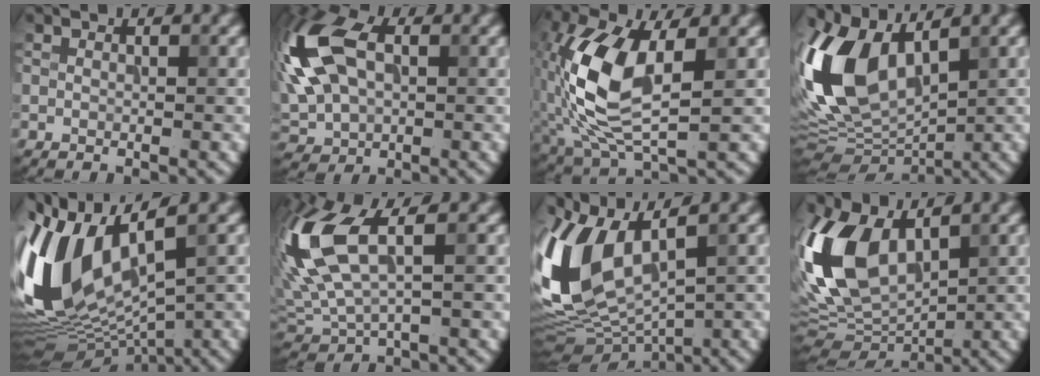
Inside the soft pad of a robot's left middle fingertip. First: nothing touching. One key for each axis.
{"total": 12.6, "fx": 2.3, "fy": 7.8, "fz": 9.6, "tx": -0.220, "ty": 0.015, "tz": 0.025}
{"total": 9.8, "fx": 0.3, "fy": 4.5, "fz": 8.7, "tx": -0.201, "ty": 0.002, "tz": 0.007}
{"total": 11.6, "fx": 3.4, "fy": 6.2, "fz": 9.3, "tx": -0.221, "ty": 0.007, "tz": 0.057}
{"total": 13.2, "fx": 1.6, "fy": 6.8, "fz": 11.2, "tx": -0.257, "ty": -0.001, "tz": 0.041}
{"total": 10.6, "fx": 2.4, "fy": 4.8, "fz": 9.1, "tx": -0.235, "ty": 0.009, "tz": 0.047}
{"total": 10.3, "fx": 2.5, "fy": 5.1, "fz": 8.6, "tx": -0.208, "ty": -0.004, "tz": 0.049}
{"total": 10.8, "fx": 2.7, "fy": 6.3, "fz": 8.4, "tx": -0.202, "ty": 0.004, "tz": 0.041}